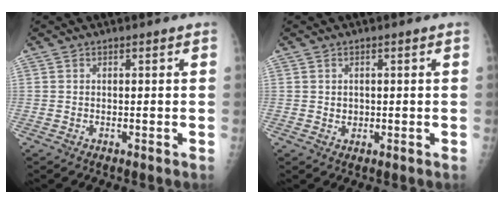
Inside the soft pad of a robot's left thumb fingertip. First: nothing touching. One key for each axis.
{"total": 1.4, "fx": 0.1, "fy": 1.2, "fz": 0.6, "tx": -0.005, "ty": 0.000, "tz": 0.006}